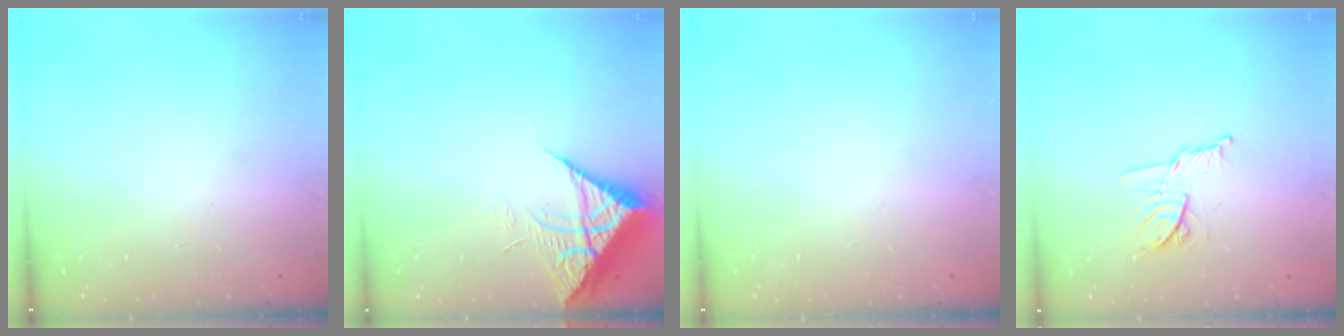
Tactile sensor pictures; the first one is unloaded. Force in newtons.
{"total": 7.7, "press": 7.6, "slide": 0.8}
{"total": 0.0}
{"total": 9.4, "press": 9.4, "slide": 0.7}